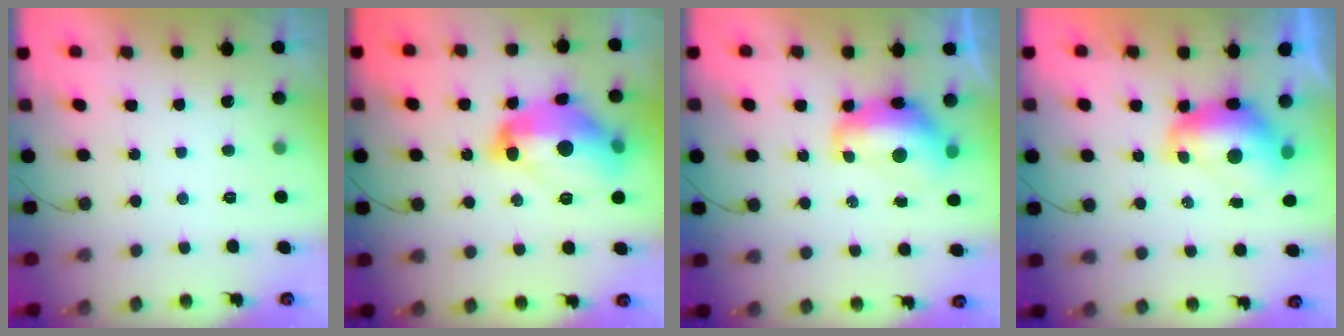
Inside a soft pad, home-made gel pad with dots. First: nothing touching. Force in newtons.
{"total": 16.6, "press": 16.4, "slide": 2.0}
{"total": 12.1, "press": 12.0, "slide": 1.6}
{"total": 9.4, "press": 9.4, "slide": 0.9}